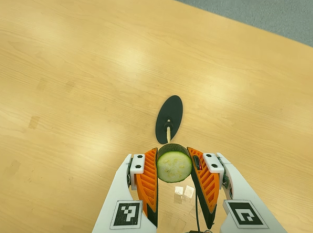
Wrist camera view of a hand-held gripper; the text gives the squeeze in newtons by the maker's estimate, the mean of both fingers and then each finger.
{"total": 10.4, "left": 9.6, "right": 11.1}